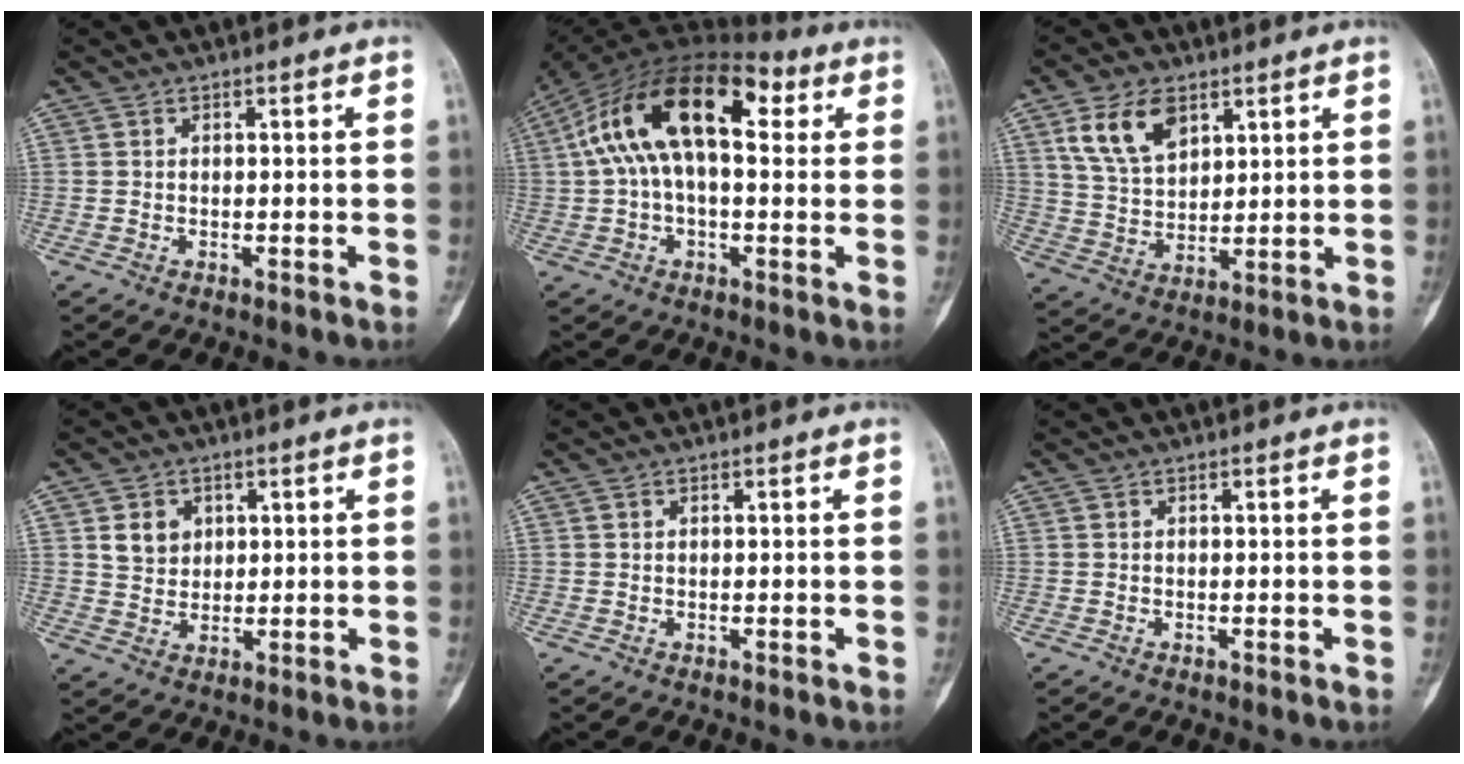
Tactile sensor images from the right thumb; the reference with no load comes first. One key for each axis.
{"total": 18.6, "fx": 4.4, "fy": 9.6, "fz": 15.3, "tx": -0.264, "ty": 0.047, "tz": 0.062}
{"total": 10.5, "fx": 5.3, "fy": 6.2, "fz": 6.6, "tx": -0.106, "ty": -0.019, "tz": 0.108}
{"total": 5.0, "fx": 1.8, "fy": 4.2, "fz": 2.1, "tx": -0.014, "ty": -0.009, "tz": 0.035}
{"total": 0.0}
{"total": 0.0}